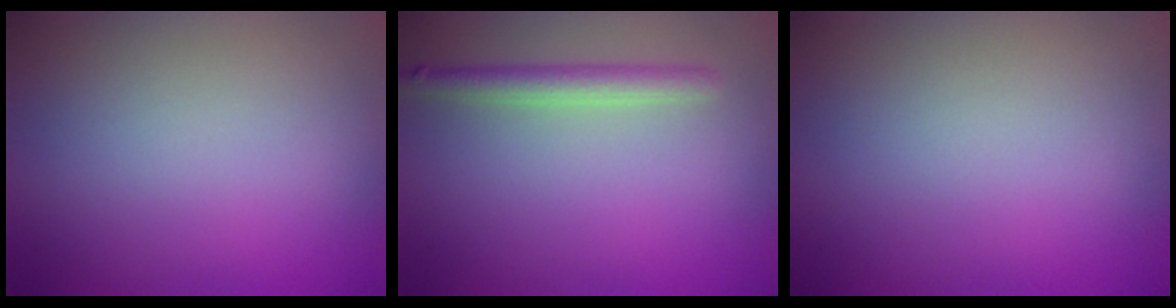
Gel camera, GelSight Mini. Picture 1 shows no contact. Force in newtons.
{"total": 2.3, "press": 2.3, "slide": 0.1}
{"total": 0.0}